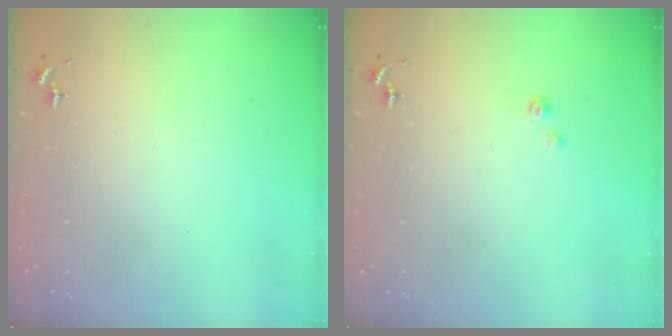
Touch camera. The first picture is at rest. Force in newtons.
{"total": 2.3, "press": 2.3, "slide": 0.3}